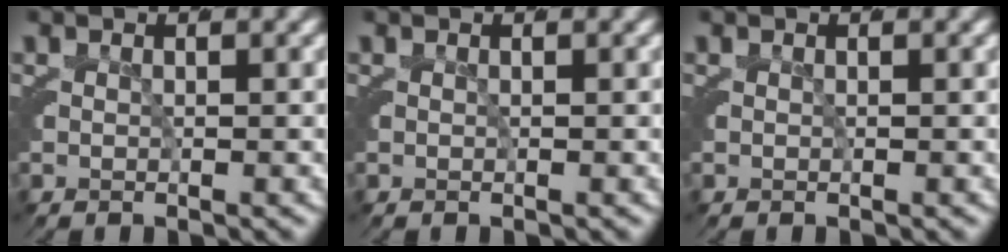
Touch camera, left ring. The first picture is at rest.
{"total": 0.0}
{"total": 0.0}